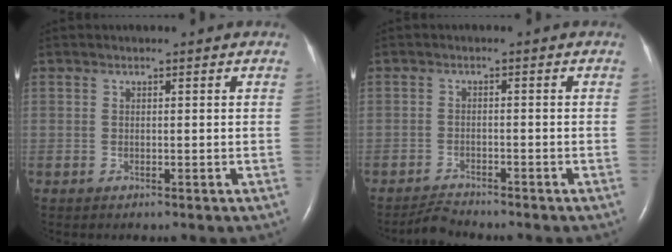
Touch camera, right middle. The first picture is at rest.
{"total": 2.4, "force": [-2.4, 0.3, -0.3], "torque": [0.000, -0.010, -0.039]}